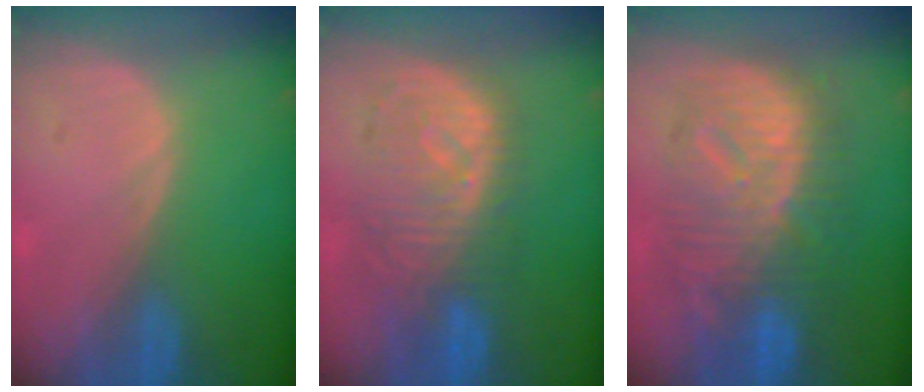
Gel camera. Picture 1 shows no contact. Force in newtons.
{"total": 9.8, "press": 9.0, "slide": 3.8}
{"total": 12.5, "press": 12.4, "slide": 1.2}